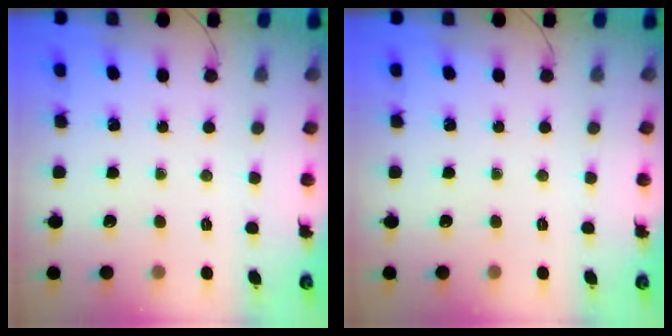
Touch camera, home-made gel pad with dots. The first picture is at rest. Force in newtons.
{"total": 0.0}